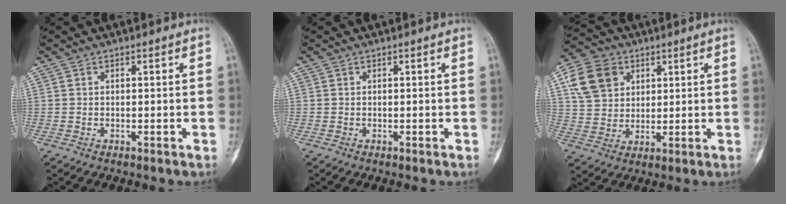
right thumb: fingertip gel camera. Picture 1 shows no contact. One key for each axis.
{"total": 0.0}
{"total": 11.2, "fx": 4.2, "fy": 8.9, "fz": 5.3, "tx": -0.083, "ty": -0.002, "tz": 0.078}